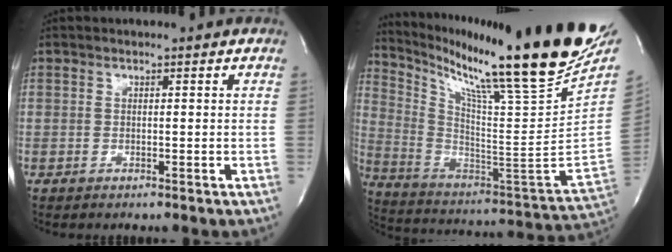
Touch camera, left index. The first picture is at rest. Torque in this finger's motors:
{"motor_torque": [1.41, -0.73, 0.20, 0.19]}